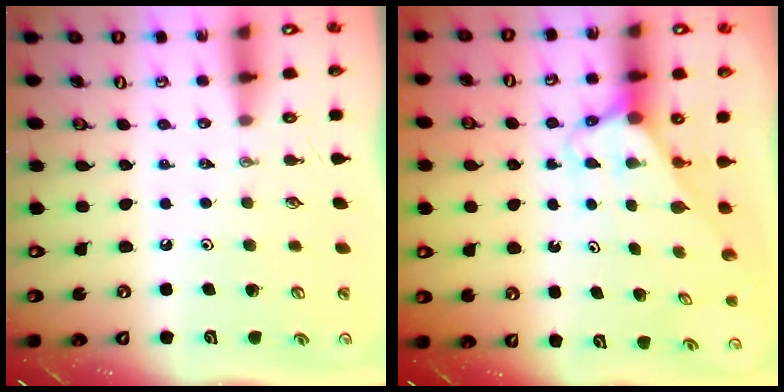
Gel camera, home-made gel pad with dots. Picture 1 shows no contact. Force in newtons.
{"total": 2.6, "press": 2.6, "slide": 0.1}